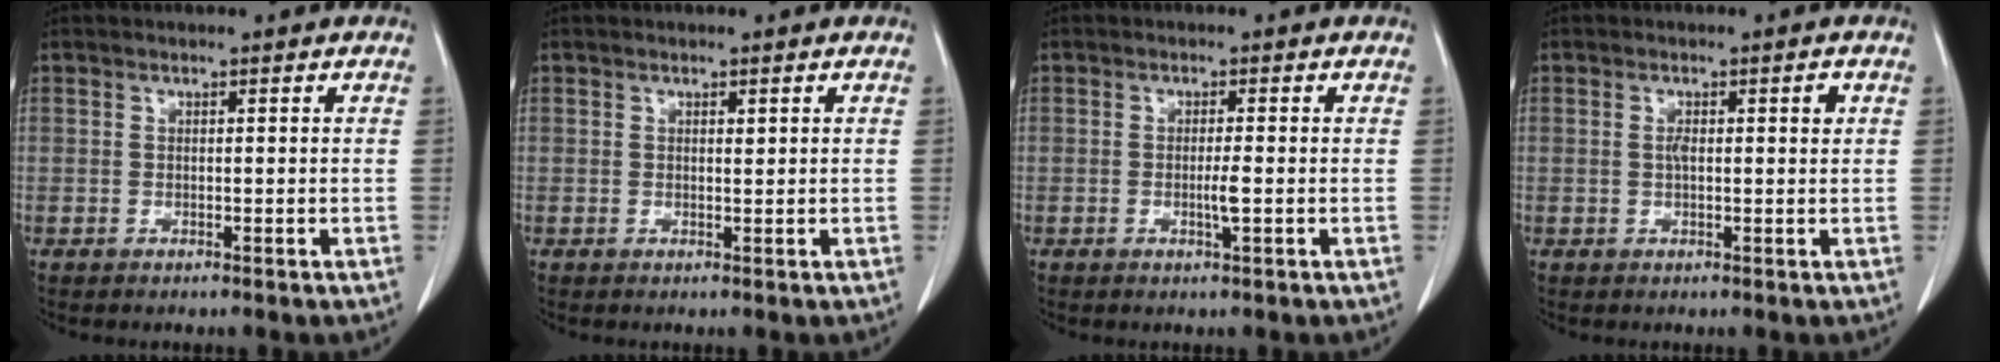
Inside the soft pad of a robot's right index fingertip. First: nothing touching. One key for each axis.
{"total": 0.5, "fx": 0.3, "fy": 0.1, "fz": 0.4, "tx": -0.012, "ty": -0.003, "tz": 0.005}
{"total": 1.9, "fx": -0.5, "fy": -0.1, "fz": 1.9, "tx": -0.037, "ty": -0.004, "tz": -0.007}
{"total": 2.7, "fx": 0.6, "fy": 0.8, "fz": 2.5, "tx": -0.046, "ty": 0.011, "tz": 0.011}